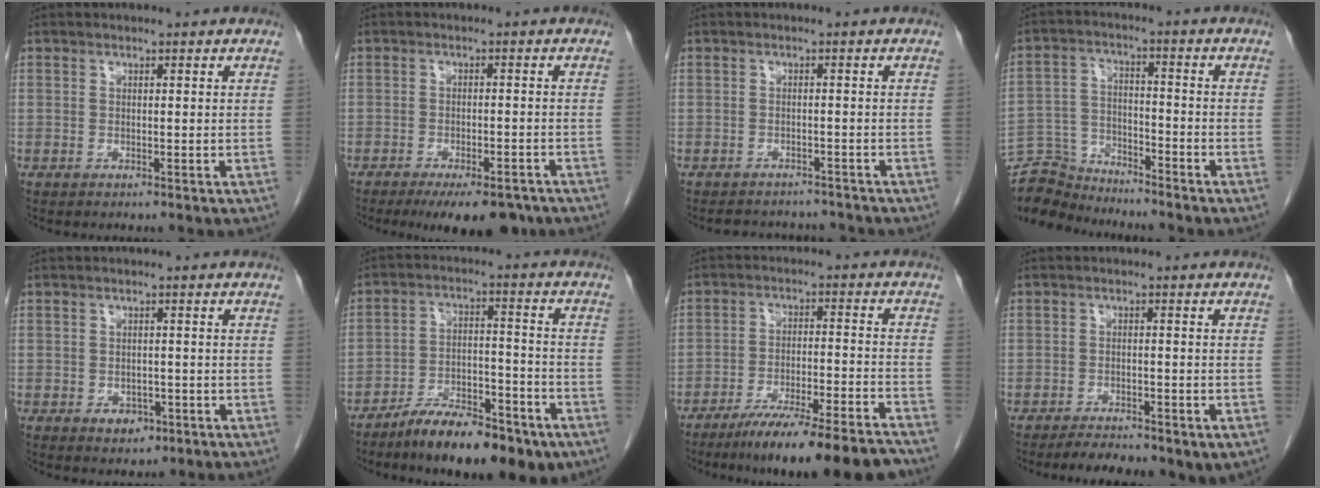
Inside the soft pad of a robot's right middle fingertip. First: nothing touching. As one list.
[{"total": 9.8, "force": [-7.6, 3.1, 5.4], "torque": [-0.065, -0.008, -0.107]}, {"total": 6.2, "force": [-5.9, 1.8, 0.8], "torque": [-0.008, 0.006, -0.073]}, {"total": 8.7, "force": [-8.6, 1.4, -0.2], "torque": [-0.001, 0.007, -0.164]}, {"total": 2.9, "force": [-1.3, 2.0, 1.5], "torque": [-0.014, 0.004, -0.008]}, {"total": 14.0, "force": [-9.8, 4.4, 8.9], "torque": [-0.128, 0.014, -0.158]}, {"total": 16.9, "force": [-14.0, 0.5, 9.5], "torque": [-0.114, -0.010, -0.217]}, {"total": 8.2, "force": [-5.9, 2.7, 5.1], "torque": [-0.071, 0.001, -0.083]}]